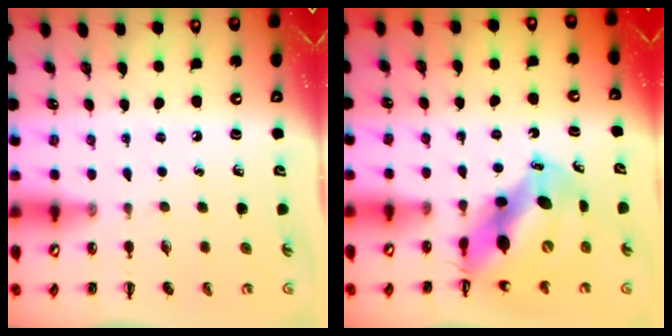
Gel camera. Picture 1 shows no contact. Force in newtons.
{"total": 10.8, "press": 10.4, "slide": 2.8}